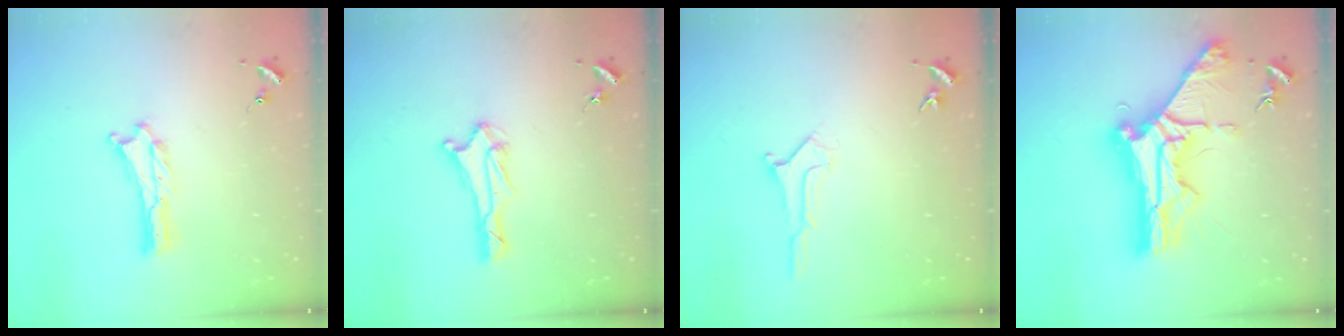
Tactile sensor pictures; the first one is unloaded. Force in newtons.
{"total": 2.9, "press": 2.8, "slide": 0.7}
{"total": 1.0, "press": 1.0, "slide": 0.0}
{"total": 12.1, "press": 12.0, "slide": 1.1}